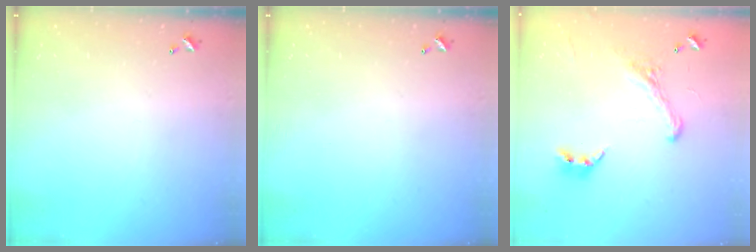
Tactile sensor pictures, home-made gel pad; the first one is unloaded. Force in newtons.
{"total": 0.0}
{"total": 2.9, "press": 2.7, "slide": 1.2}